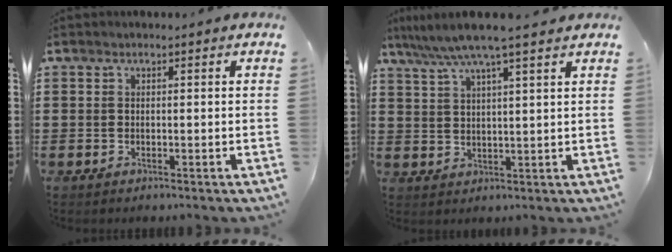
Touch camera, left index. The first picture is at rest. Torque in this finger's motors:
{"motor_torque": [1.45, -0.69, 0.58, 0.20]}